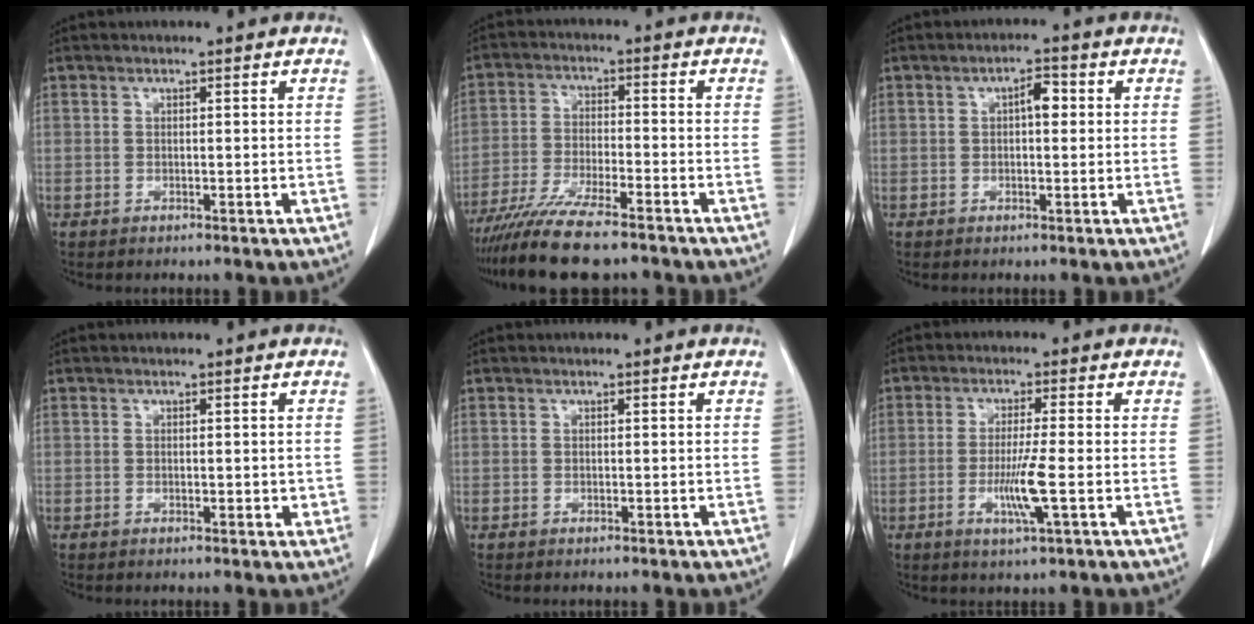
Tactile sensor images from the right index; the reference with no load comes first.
{"total": 12.5, "force": [-10.2, 1.5, 7.0], "torque": [-0.122, -0.029, -0.172]}
{"total": 3.0, "force": [0.5, 1.2, 2.7], "torque": [-0.041, 0.009, 0.006]}
{"total": 1.5, "force": [-0.2, 0.7, 1.2], "torque": [-0.015, 0.000, -0.001]}
{"total": 0.0}
{"total": 6.1, "force": [-1.6, -0.5, 5.8], "torque": [-0.111, -0.014, -0.031]}